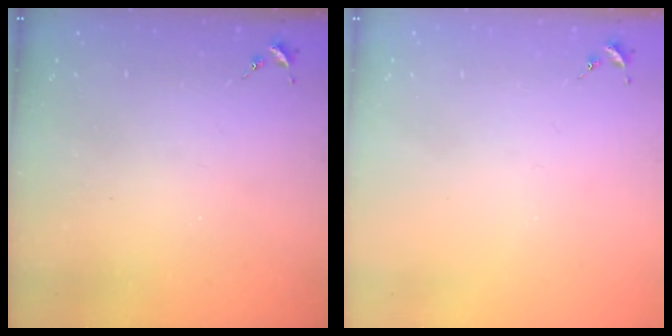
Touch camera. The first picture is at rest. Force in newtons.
{"total": 0.0}